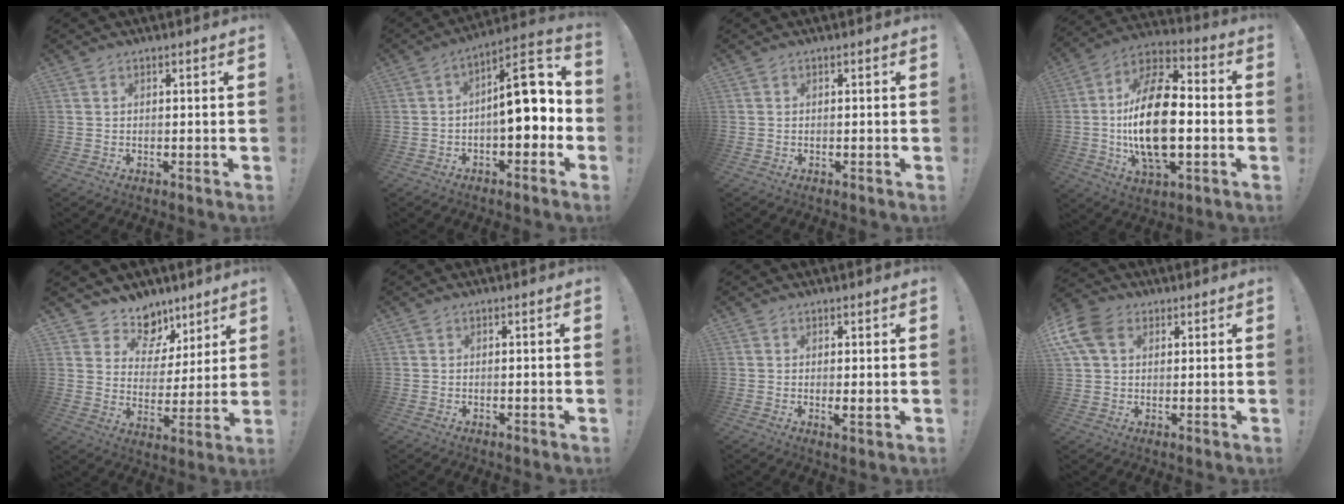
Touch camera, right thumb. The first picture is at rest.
{"total": 15.2, "force": [0.5, 6.7, 13.7], "torque": [-0.182, 0.007, 0.008]}
{"total": 0.0}
{"total": 23.5, "force": [-2.1, 12.0, 20.1], "torque": [-0.374, 0.005, -0.037]}
{"total": 10.7, "force": [7.7, 7.0, 2.4], "torque": [-0.038, -0.057, 0.147]}
{"total": 0.9, "force": [-0.5, 0.7, 0.2], "torque": [-0.005, 0.003, -0.009]}
{"total": 2.0, "force": [0.7, 0.4, 1.8], "torque": [-0.024, -0.009, 0.011]}
{"total": 11.4, "force": [3.9, 8.0, 7.1], "torque": [-0.145, -0.003, 0.078]}